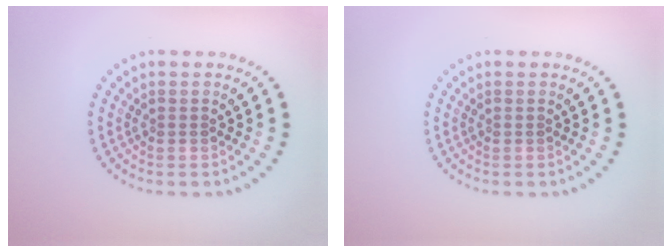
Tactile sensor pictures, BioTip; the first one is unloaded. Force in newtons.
{"total": 0.0}